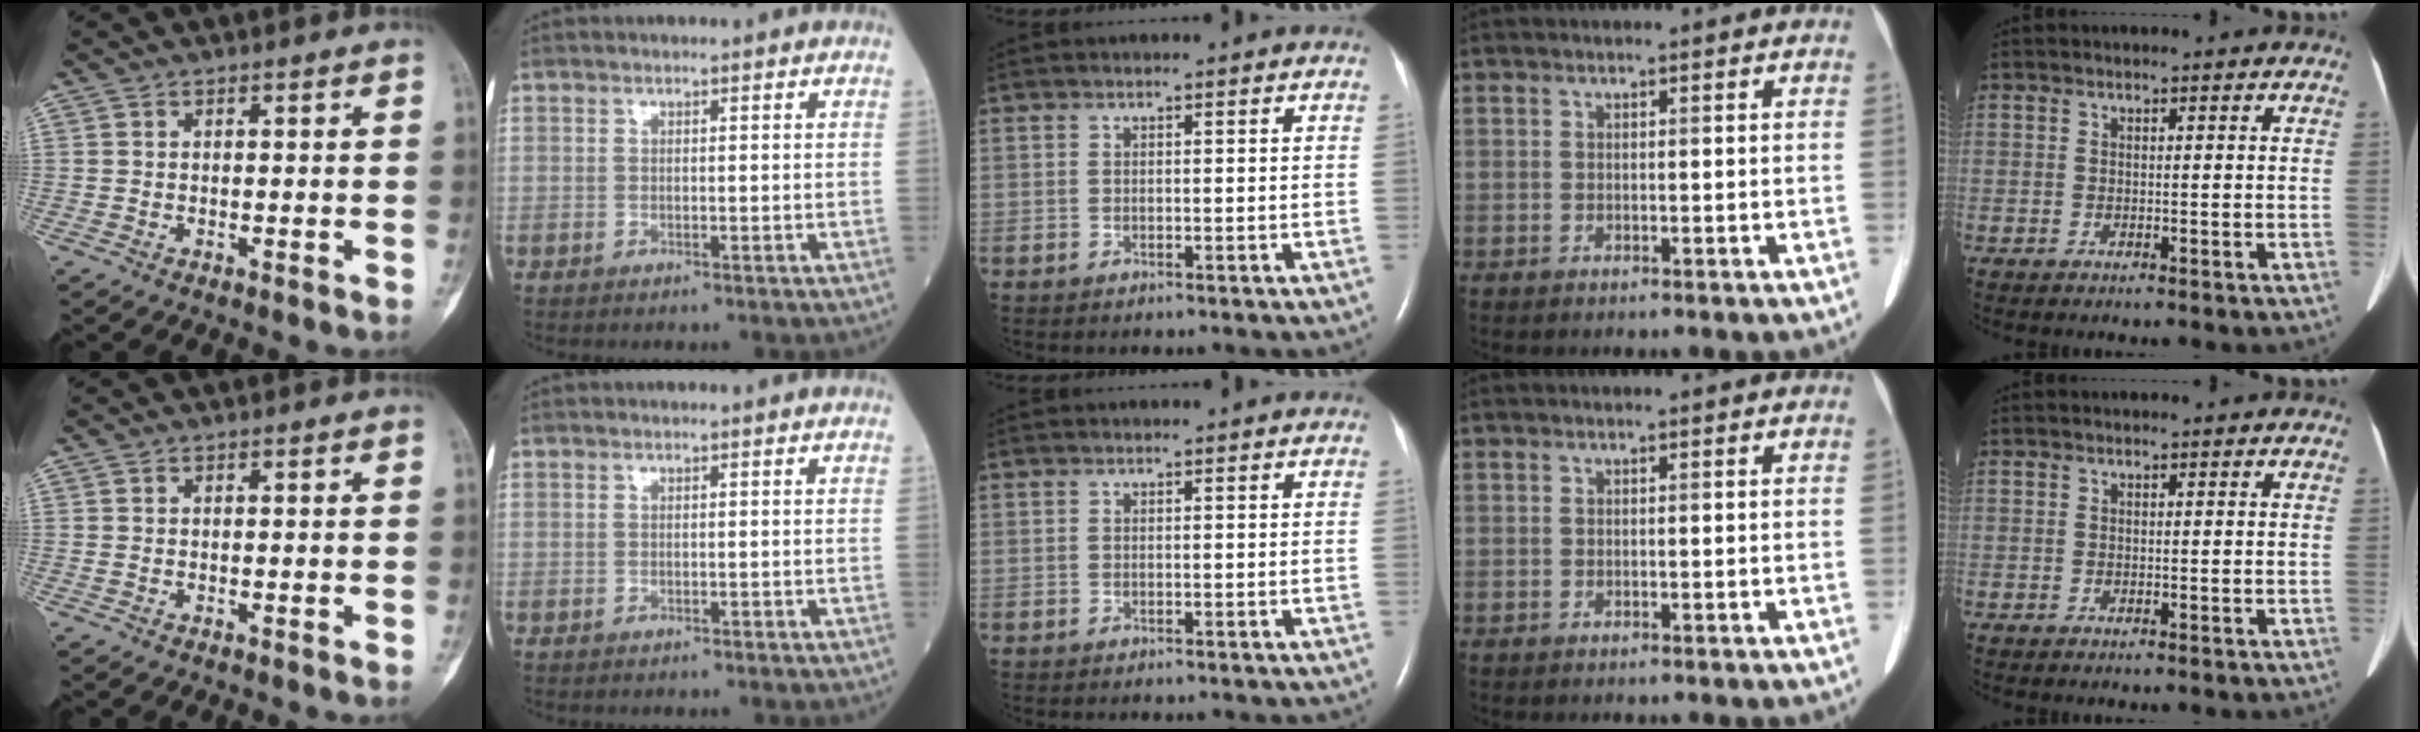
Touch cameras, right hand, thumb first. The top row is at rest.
{}